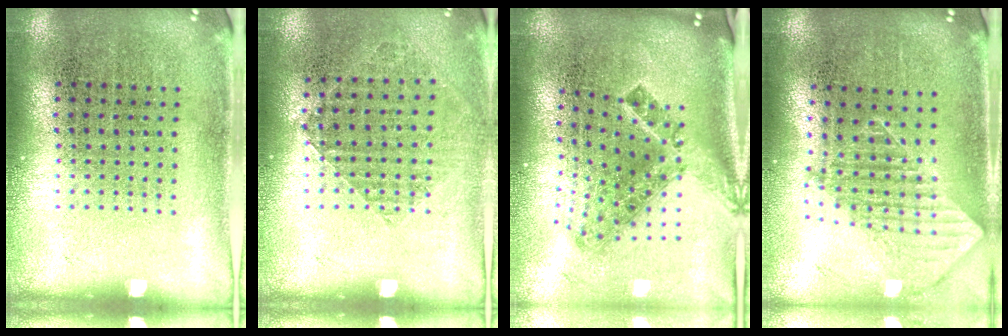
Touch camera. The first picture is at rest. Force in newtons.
{"total": 0.9, "press": 0.8, "slide": 0.3}
{"total": 2.0, "press": 1.4, "slide": 1.4}
{"total": 1.8, "press": 1.4, "slide": 1.0}